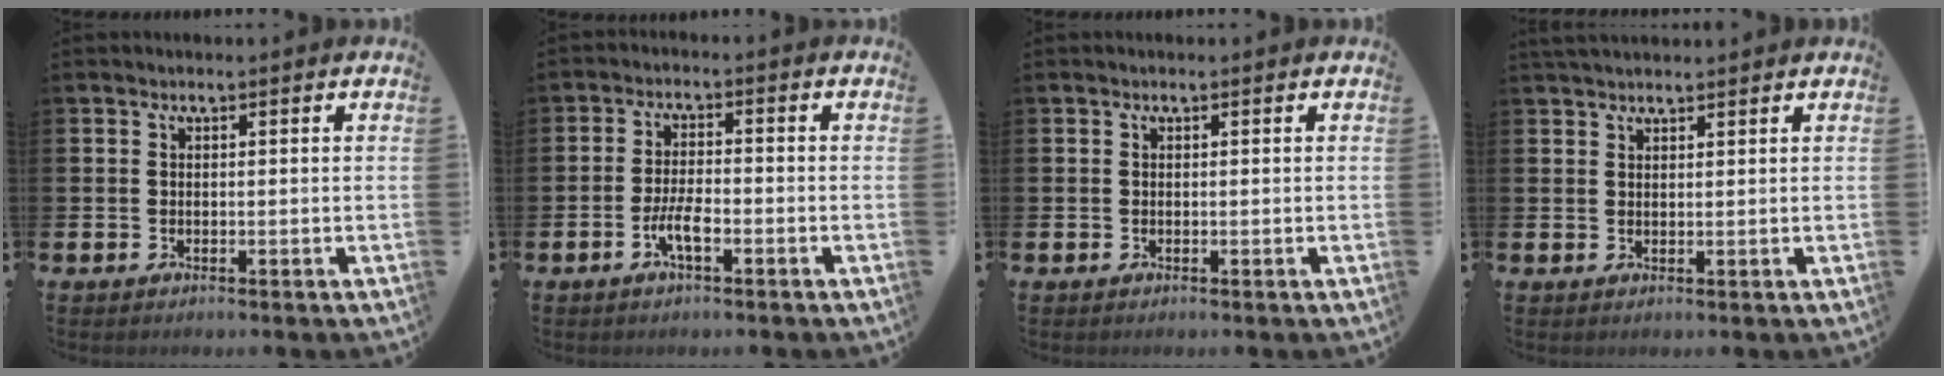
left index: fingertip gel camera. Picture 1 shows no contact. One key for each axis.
{"total": 3.7, "fx": -1.6, "fy": 1.1, "fz": 3.1, "tx": -0.071, "ty": 0.002, "tz": -0.032}
{"total": 0.0}
{"total": 2.0, "fx": 2.0, "fy": 0.4, "fz": 0.4, "tx": 0.000, "ty": -0.006, "tz": 0.034}